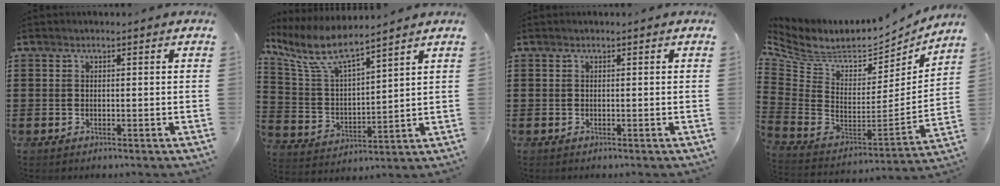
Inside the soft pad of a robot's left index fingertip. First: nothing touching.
{"total": 7.9, "force": [6.4, 1.4, 4.4], "torque": [-0.114, -0.028, 0.111]}
{"total": 0.0}
{"total": 5.9, "force": [5.1, 1.9, 2.4], "torque": [-0.078, -0.056, 0.085]}